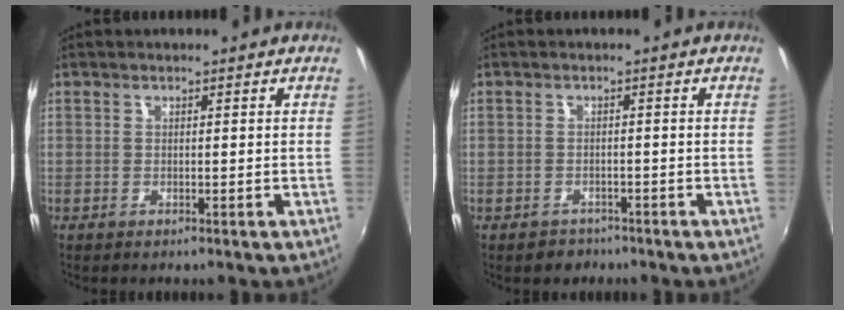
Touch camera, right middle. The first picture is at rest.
{"total": 3.0, "force": [-2.1, 2.1, 0.6], "torque": [-0.017, -0.005, -0.030]}